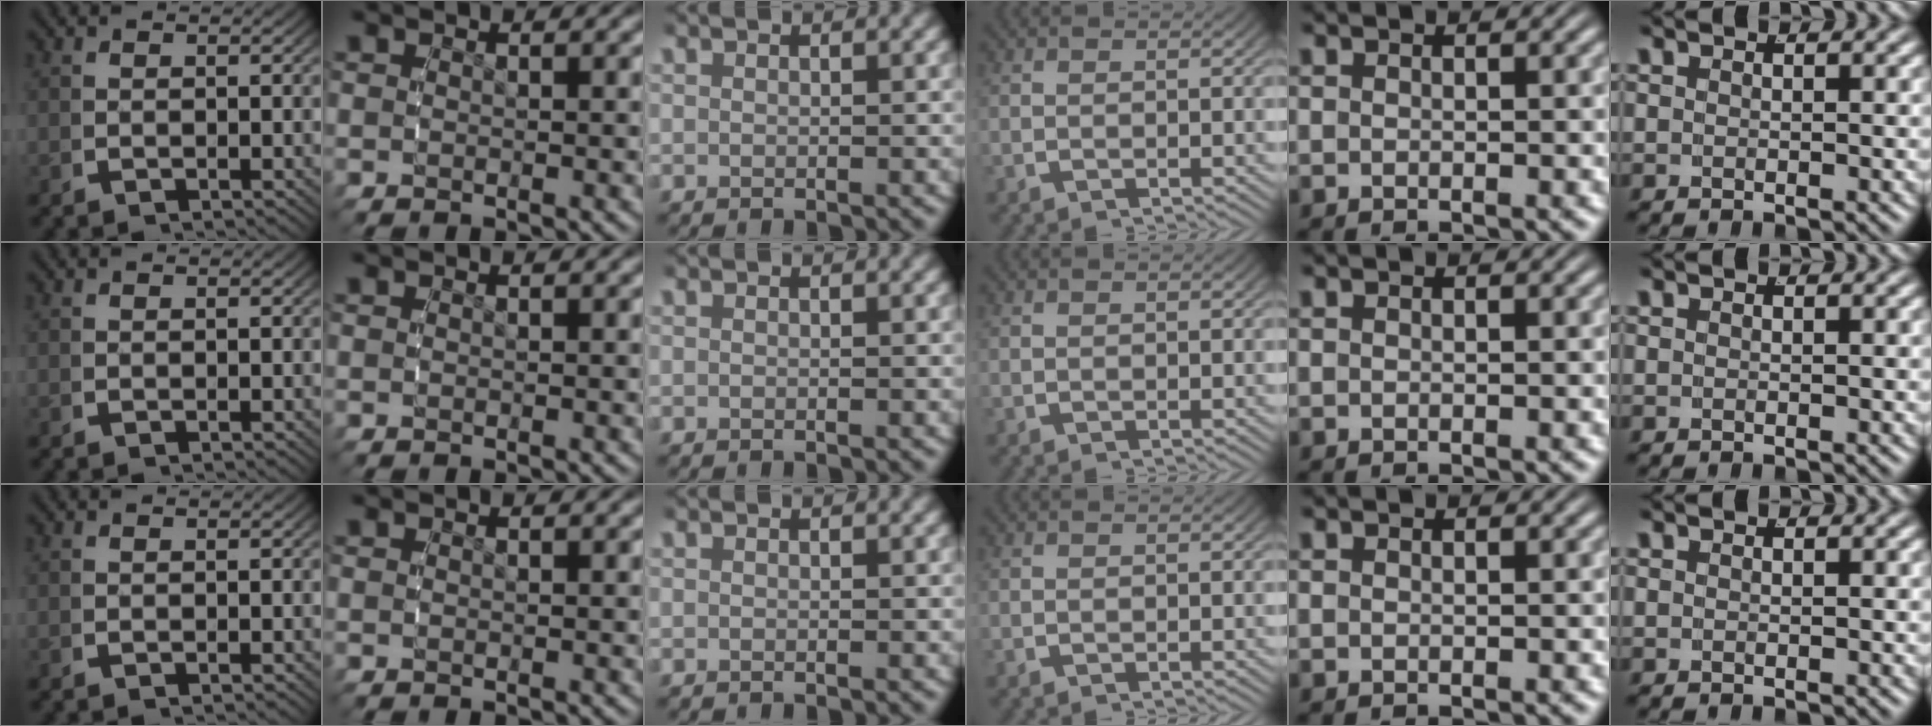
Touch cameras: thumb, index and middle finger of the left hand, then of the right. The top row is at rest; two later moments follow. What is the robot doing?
{"motion": "reach", "object": "stress ball aka squeeze ball"}